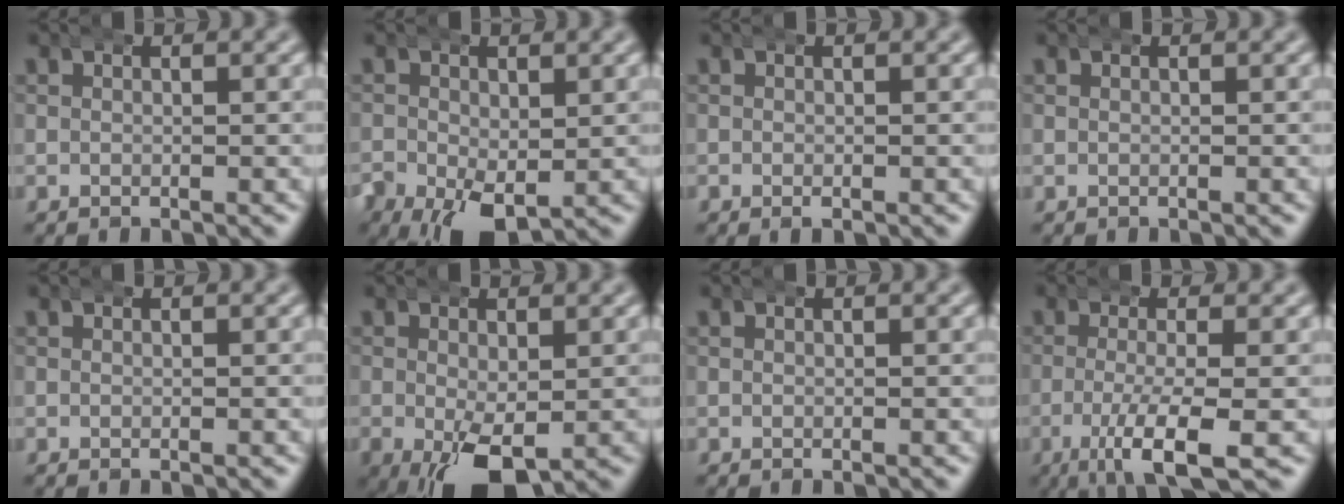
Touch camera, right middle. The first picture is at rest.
{"total": 6.0, "force": [-2.9, 3.8, 3.6], "torque": [-0.089, -0.047, -0.027]}
{"total": 0.6, "force": [-0.3, 0.4, 0.3], "torque": [-0.009, 0.000, -0.004]}
{"total": 0.0}
{"total": 0.0}
{"total": 6.3, "force": [-2.5, 3.0, 4.8], "torque": [-0.101, -0.041, -0.020]}
{"total": 0.0}
{"total": 6.5, "force": [-4.1, 1.2, 4.9], "torque": [-0.098, -0.027, -0.054]}